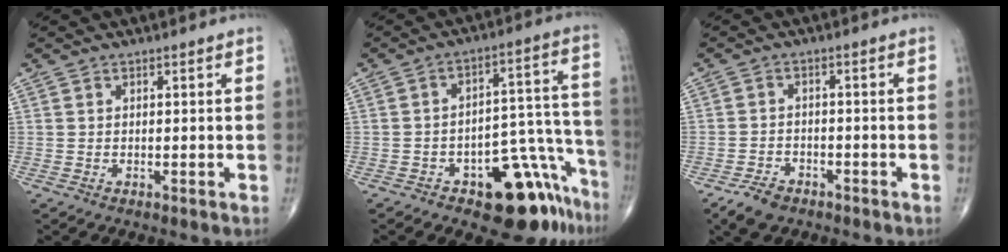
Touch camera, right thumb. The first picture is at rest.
{"total": 15.4, "force": [-9.5, 7.1, 9.8], "torque": [-0.066, 0.099, -0.130]}
{"total": 4.8, "force": [-3.3, 2.8, 2.0], "torque": [-0.035, 0.010, -0.057]}